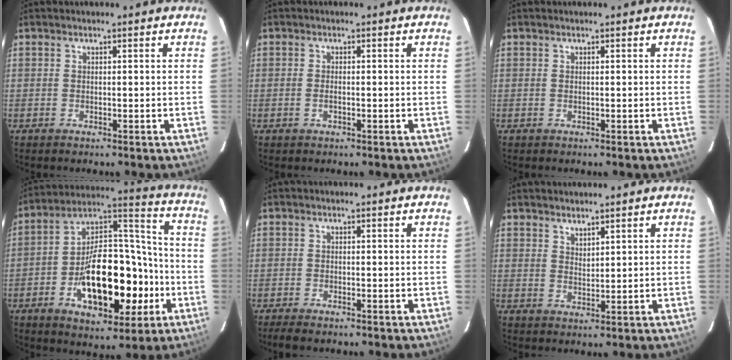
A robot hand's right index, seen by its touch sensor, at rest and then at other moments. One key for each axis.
{"total": 1.3, "fx": -0.5, "fy": 0.6, "fz": 1.0, "tx": -0.020, "ty": 0.001, "tz": -0.010}
{"total": 0.0}
{"total": 21.9, "fx": -7.4, "fy": 11.6, "fz": 17.1, "tx": -0.288, "ty": 0.039, "tz": -0.103}
{"total": 2.4, "fx": -1.9, "fy": 0.5, "fz": 1.4, "tx": -0.033, "ty": -0.009, "tz": -0.035}
{"total": 2.2, "fx": 1.9, "fy": 0.6, "fz": 0.8, "tx": -0.011, "ty": 0.001, "tz": 0.035}